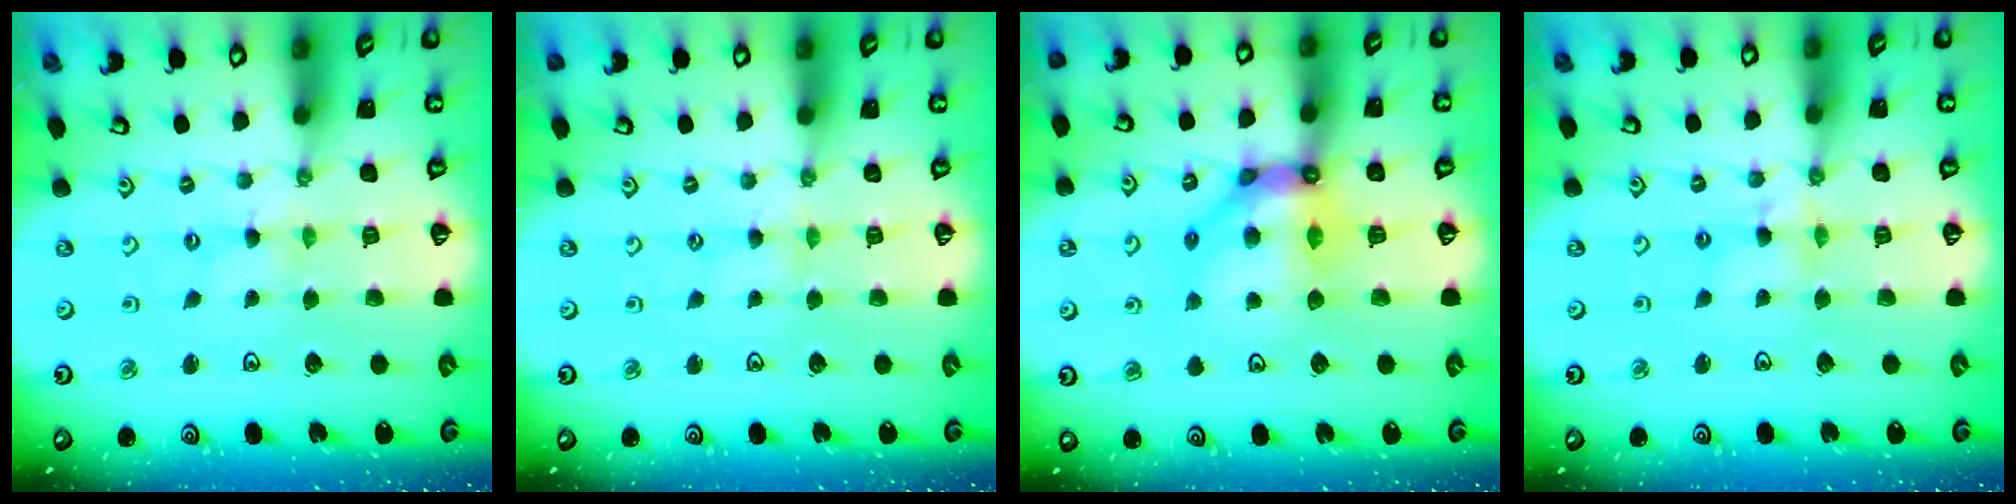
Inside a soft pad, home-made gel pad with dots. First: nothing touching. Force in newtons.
{"total": 1.9, "press": 1.8, "slide": 0.3}
{"total": 12.3, "press": 12.3, "slide": 1.2}
{"total": 5.0, "press": 5.0, "slide": 0.4}